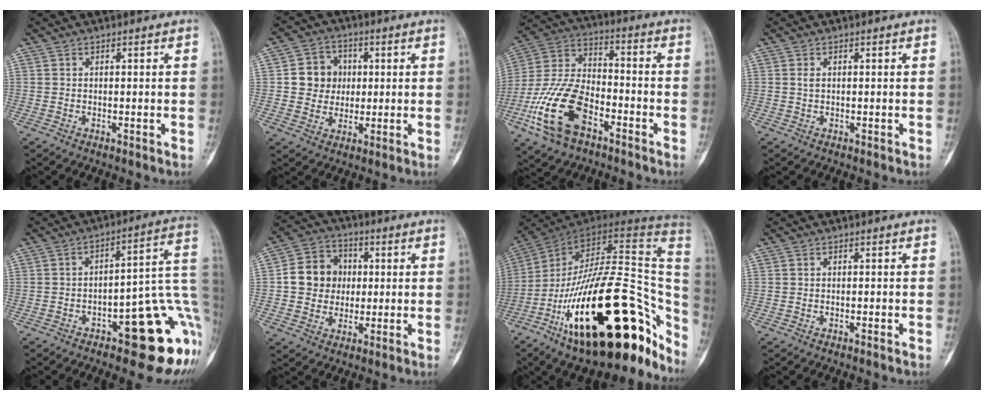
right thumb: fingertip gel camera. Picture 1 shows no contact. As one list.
[{"total": 7.7, "force": [0.9, 7.1, 3.0], "torque": [-0.010, 0.004, 0.011]}, {"total": 17.6, "force": [-7.9, 9.5, 12.5], "torque": [-0.254, 0.042, -0.153]}, {"total": 0.9, "force": [0.2, 0.6, 0.7], "torque": [-0.014, 0.004, 0.004]}, {"total": 19.4, "force": [-6.4, 7.1, 16.9], "torque": [-0.147, 0.042, -0.071]}, {"total": 10.0, "force": [0.5, 8.9, 4.5], "torque": [-0.046, 0.014, 0.002]}, {"total": 38.4, "force": [-15.6, 15.5, 31.5], "torque": [-0.387, 0.072, -0.242]}, {"total": 0.7, "force": [-0.4, -0.1, 0.6], "torque": [-0.016, 0.003, -0.003]}]